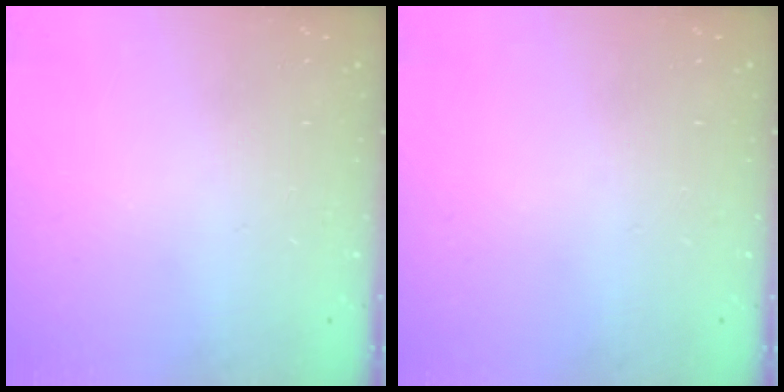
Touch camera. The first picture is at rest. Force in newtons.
{"total": 0.0}